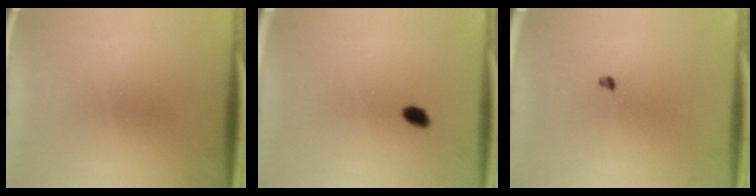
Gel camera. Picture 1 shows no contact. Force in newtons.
{"total": 1.8}
{"total": 1.1}